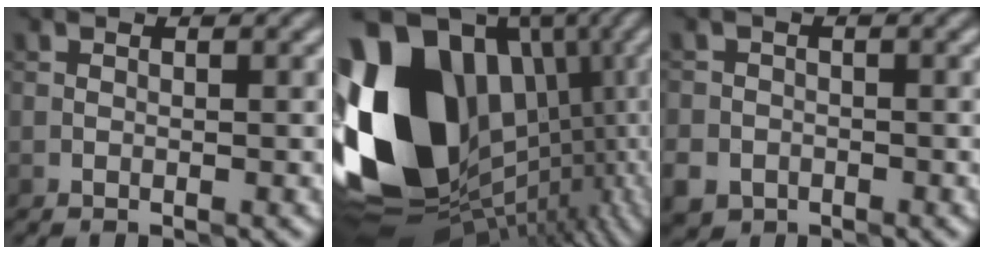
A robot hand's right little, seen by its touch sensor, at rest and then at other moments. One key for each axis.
{"total": 21.6, "fx": 1.1, "fy": 17.1, "fz": 13.2, "tx": -0.251, "ty": -0.039, "tz": 0.041}
{"total": 3.2, "fx": -2.1, "fy": 2.3, "fz": 0.7, "tx": -0.013, "ty": -0.011, "tz": -0.037}